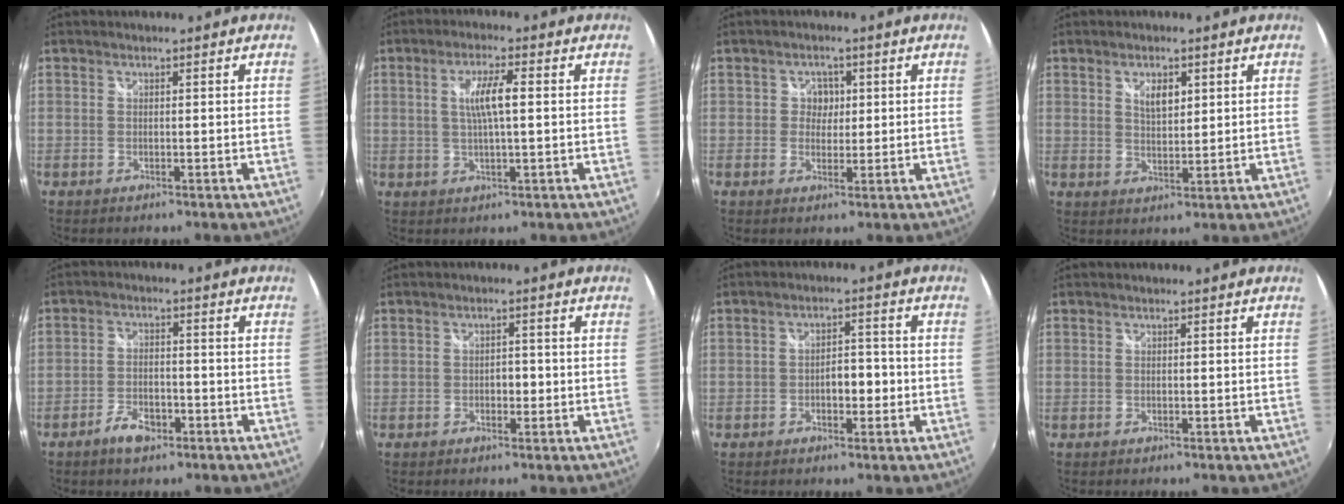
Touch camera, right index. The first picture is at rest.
{"total": 5.5, "force": [0.6, 0.7, 5.4], "torque": [-0.099, 0.001, 0.013]}
{"total": 2.8, "force": [0.3, 2.7, 0.6], "torque": [-0.005, 0.008, 0.000]}
{"total": 4.0, "force": [1.8, 2.1, 3.0], "torque": [-0.047, 0.002, 0.030]}
{"total": 5.3, "force": [-3.3, 2.4, 3.3], "torque": [-0.075, 0.002, -0.056]}
{"total": 2.0, "force": [-0.5, 1.3, 1.4], "torque": [-0.021, 0.005, -0.008]}
{"total": 4.2, "force": [-1.2, 2.1, 3.4], "torque": [-0.056, 0.008, -0.015]}
{"total": 0.0}